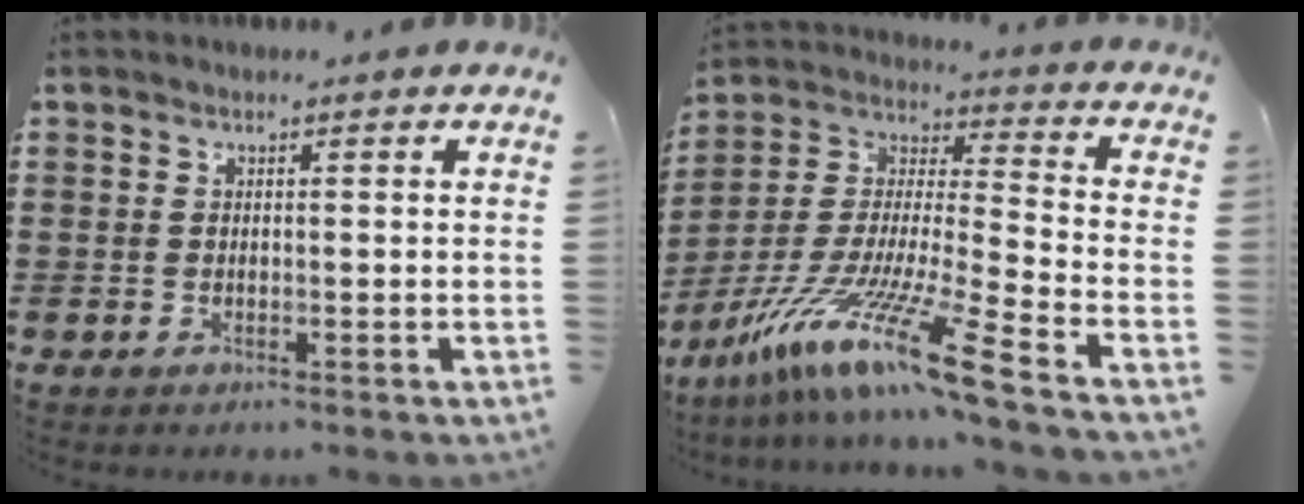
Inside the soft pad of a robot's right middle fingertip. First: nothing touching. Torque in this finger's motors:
{"motor_torque": [1.70, -0.44, 1.05, 0.21]}